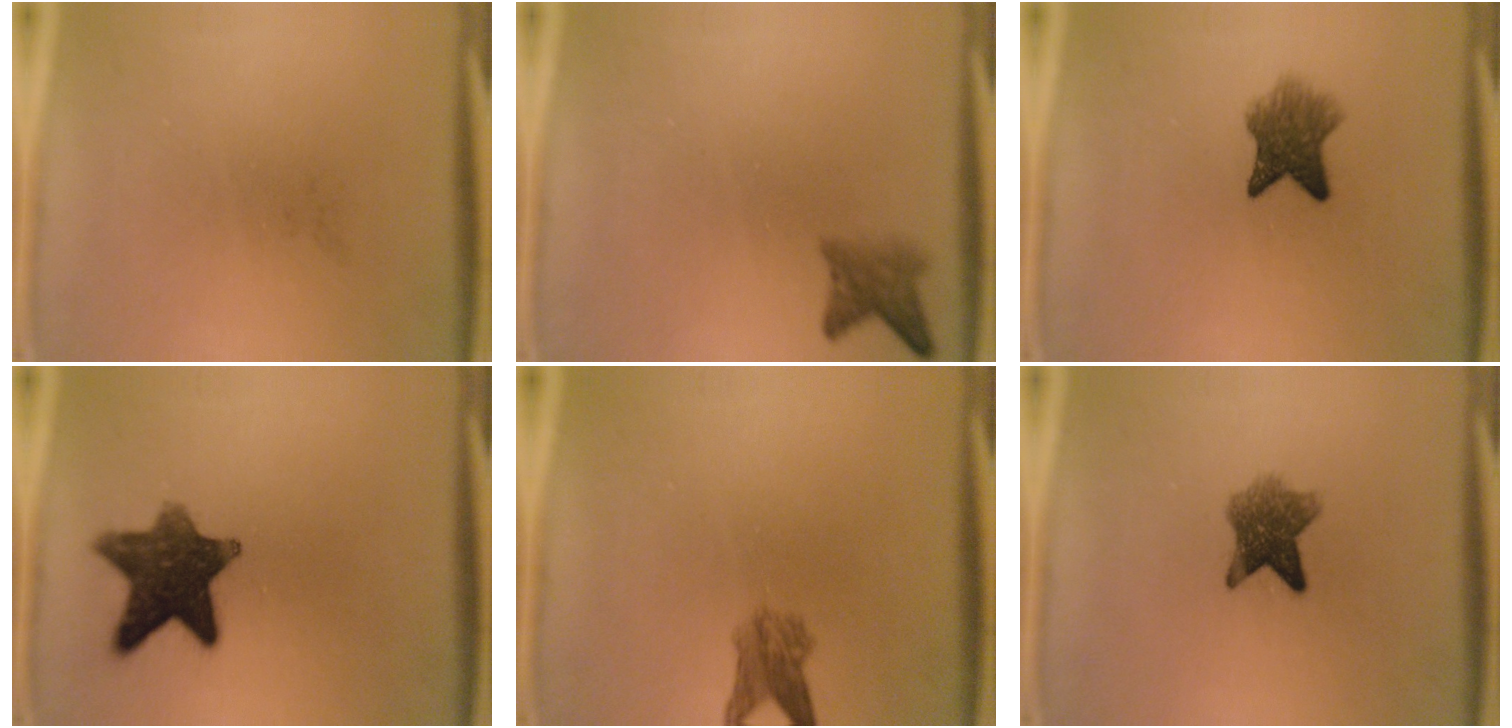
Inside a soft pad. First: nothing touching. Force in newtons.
{"total": 2.8}
{"total": 5.9}
{"total": 11.3}
{"total": 3.7}
{"total": 6.0}